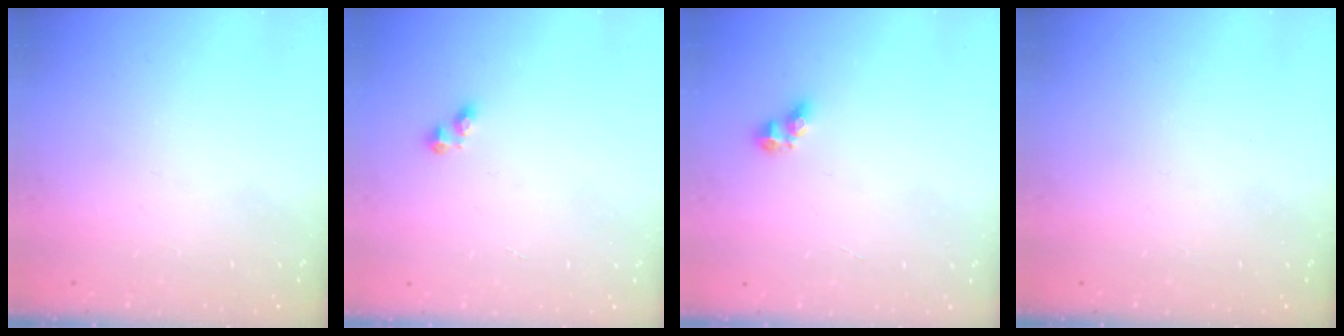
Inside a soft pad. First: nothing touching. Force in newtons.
{"total": 2.9, "press": 2.9, "slide": 0.4}
{"total": 3.6, "press": 3.4, "slide": 1.1}
{"total": 0.0}